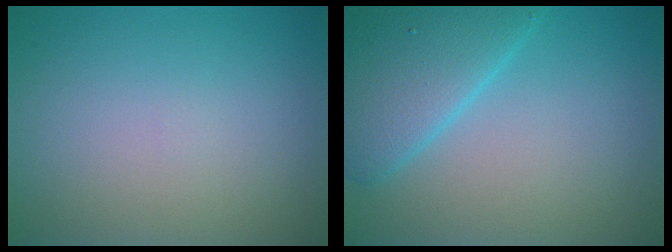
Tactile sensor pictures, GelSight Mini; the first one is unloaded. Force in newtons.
{"total": 6.0, "press": 6.0, "slide": 0.3}